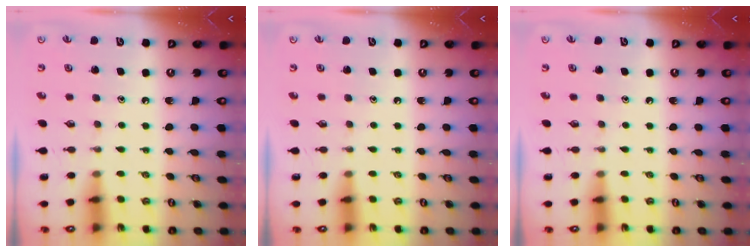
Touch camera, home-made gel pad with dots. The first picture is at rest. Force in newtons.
{"total": 0.0}
{"total": 0.0}